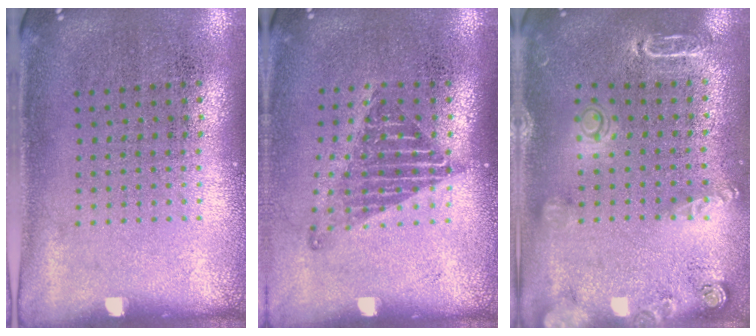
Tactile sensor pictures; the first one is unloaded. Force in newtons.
{"total": 1.2, "press": 1.0, "slide": 0.7}
{"total": 1.8, "press": 1.8, "slide": 0.3}